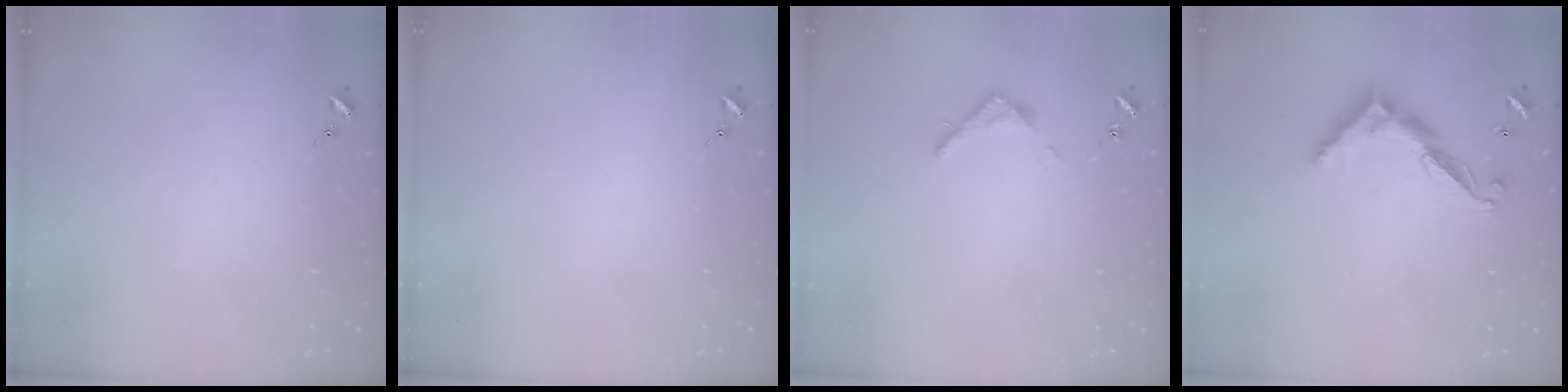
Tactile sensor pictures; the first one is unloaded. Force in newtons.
{"total": 0.0}
{"total": 3.5, "press": 3.5, "slide": 0.3}
{"total": 11.7, "press": 11.7, "slide": 0.3}